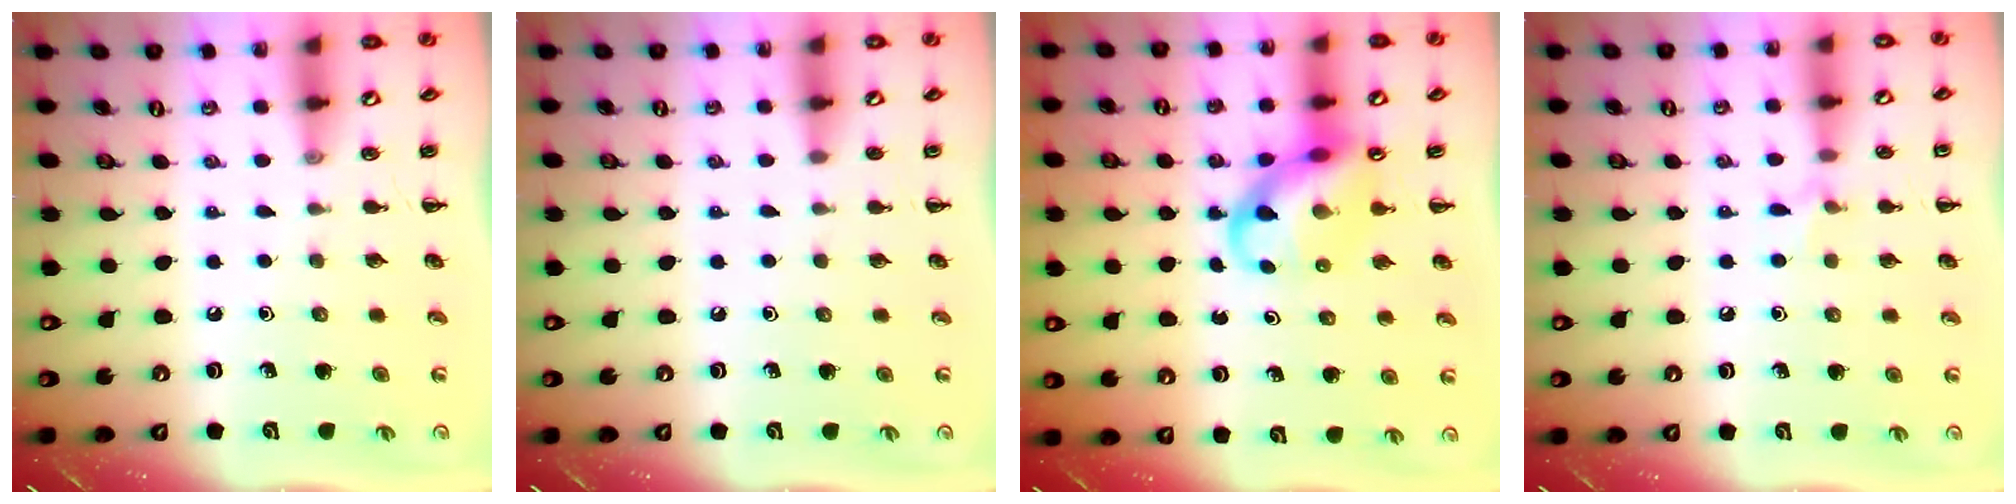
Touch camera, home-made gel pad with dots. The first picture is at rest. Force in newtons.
{"total": 0.7, "press": 0.7, "slide": 0.0}
{"total": 10.6, "press": 10.1, "slide": 3.2}
{"total": 5.8, "press": 5.5, "slide": 1.7}